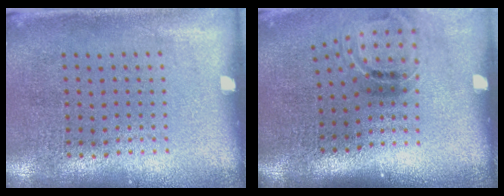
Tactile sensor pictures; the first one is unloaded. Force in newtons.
{"total": 1.5, "press": 1.0, "slide": 1.1}